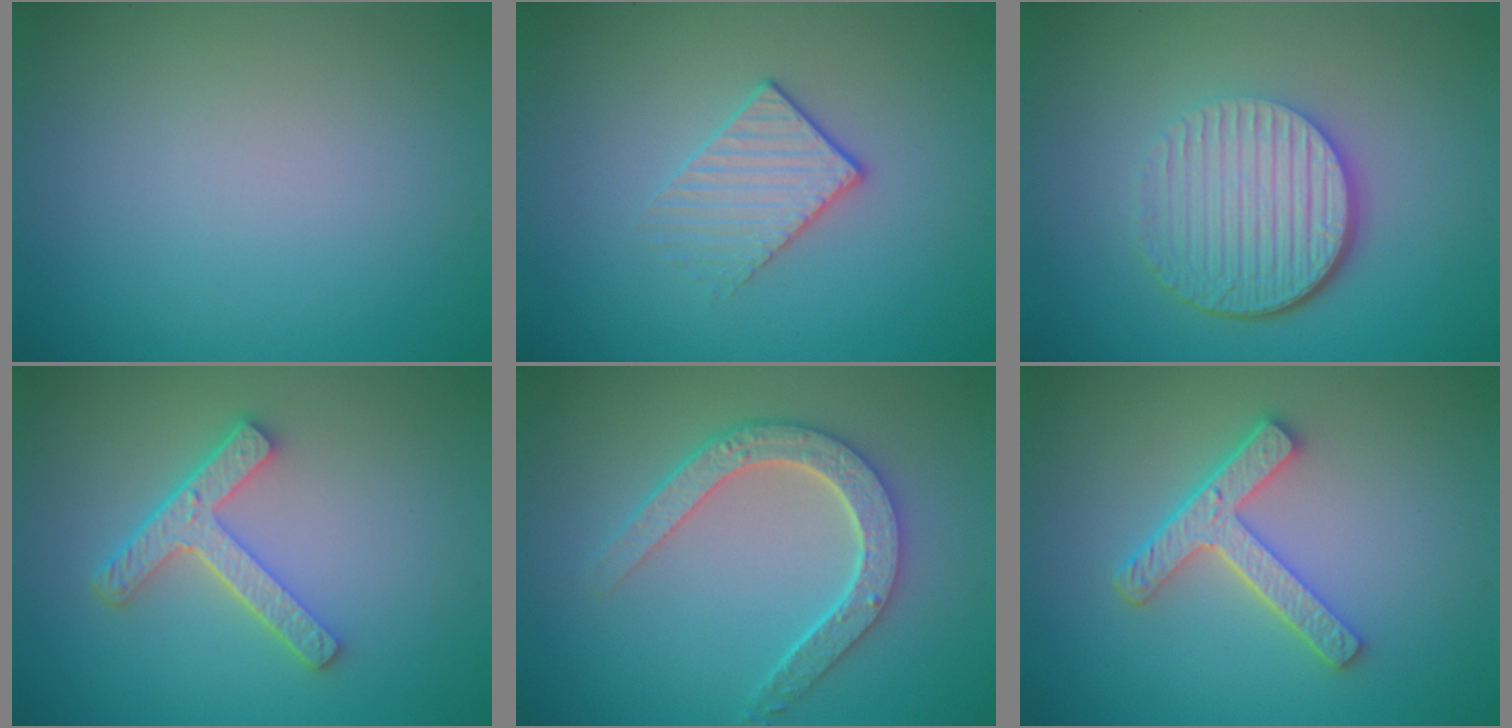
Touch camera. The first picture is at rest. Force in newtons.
{"total": 1.8, "press": 1.4, "slide": 1.1}
{"total": 6.1, "press": 4.2, "slide": 4.4}
{"total": 4.3, "press": 3.2, "slide": 2.8}
{"total": 4.7, "press": 3.6, "slide": 3.0}
{"total": 4.3, "press": 3.3, "slide": 2.9}